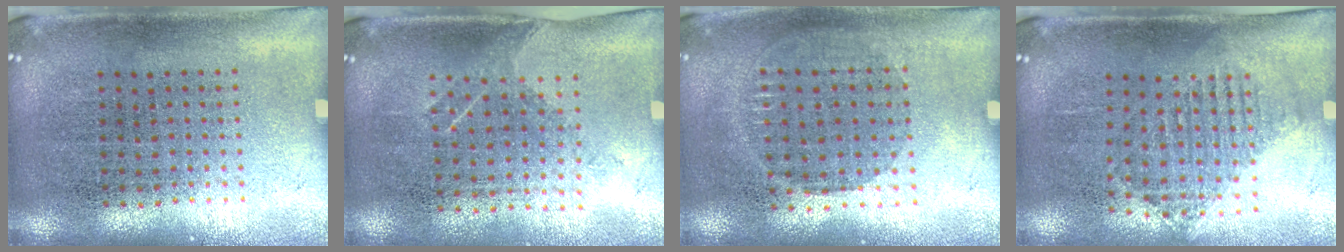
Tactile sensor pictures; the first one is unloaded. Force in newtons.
{"total": 1.2, "press": 1.0, "slide": 0.7}
{"total": 0.9, "press": 0.8, "slide": 0.4}
{"total": 1.0, "press": 0.9, "slide": 0.4}